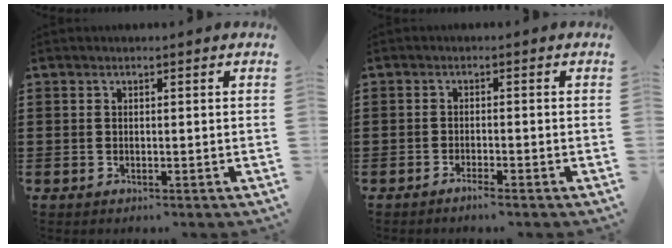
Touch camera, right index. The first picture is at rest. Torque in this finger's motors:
{"motor_torque": [0.80, 0.91, -0.01, -0.01]}